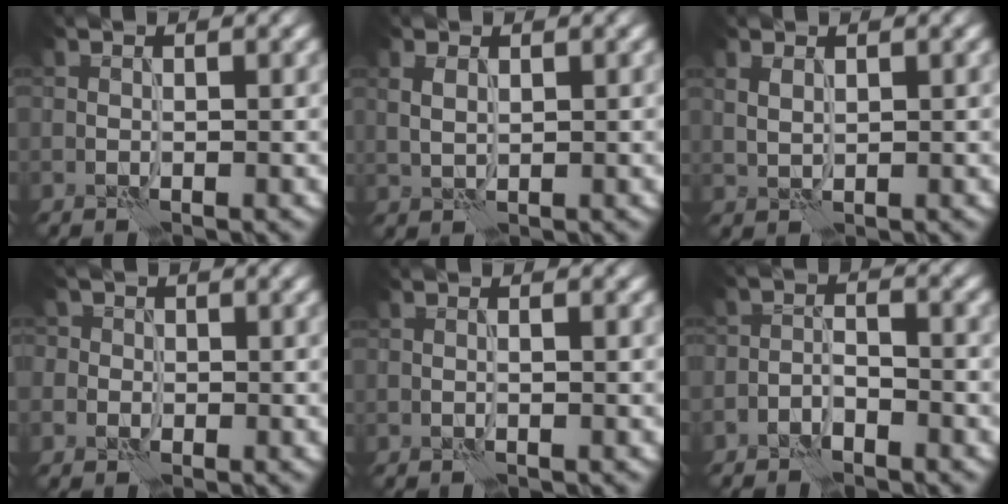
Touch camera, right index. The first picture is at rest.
{"total": 1.2, "force": [0.5, 0.6, 0.9], "torque": [-0.026, -0.001, 0.013]}
{"total": 0.9, "force": [0.5, 0.5, 0.6], "torque": [-0.021, 0.000, 0.016]}
{"total": 2.5, "force": [0.2, 2.4, 0.8], "torque": [0.007, 0.011, -0.029]}
{"total": 0.5, "force": [-0.3, -0.2, 0.4], "torque": [-0.006, -0.005, -0.003]}
{"total": 2.0, "force": [-1.8, 0.7, 0.7], "torque": [-0.012, 0.009, -0.036]}